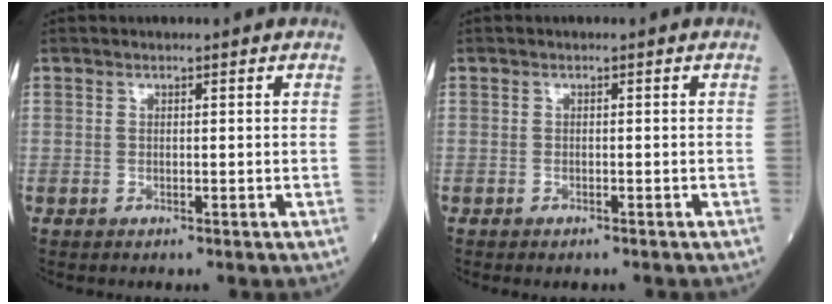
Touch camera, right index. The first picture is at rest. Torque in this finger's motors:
{"motor_torque": [0.26, -0.31, 0.00, 0.04]}